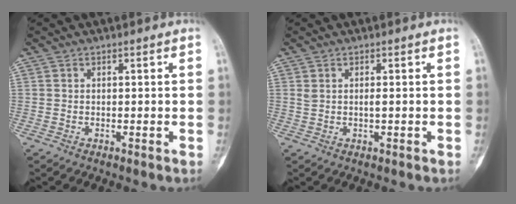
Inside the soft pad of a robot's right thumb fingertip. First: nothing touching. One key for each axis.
{"total": 1.4, "fx": 0.4, "fy": 0.5, "fz": 1.3, "tx": -0.031, "ty": 0.006, "tz": 0.013}